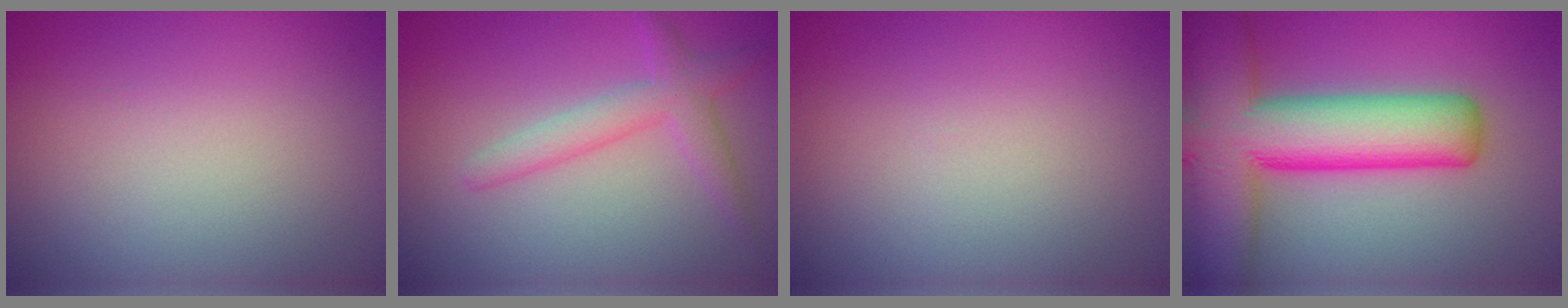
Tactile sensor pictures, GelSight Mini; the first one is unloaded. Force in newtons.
{"total": 2.1, "press": 2.1, "slide": 0.1}
{"total": 0.0}
{"total": 12.7, "press": 12.6, "slide": 0.5}